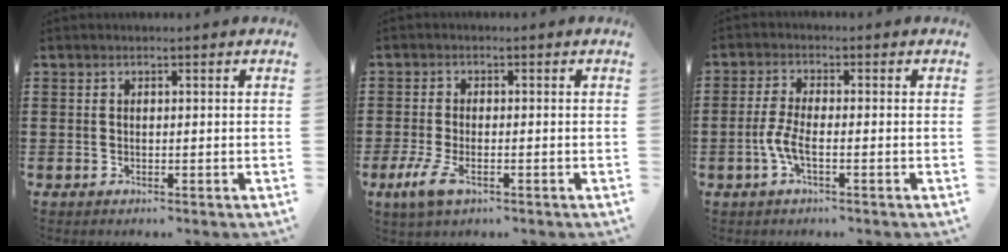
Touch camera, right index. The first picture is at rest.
{"total": 3.5, "force": [-1.7, 1.2, 2.9], "torque": [-0.076, -0.011, -0.038]}
{"total": 4.0, "force": [-1.5, 0.9, 3.6], "torque": [-0.090, -0.007, -0.034]}